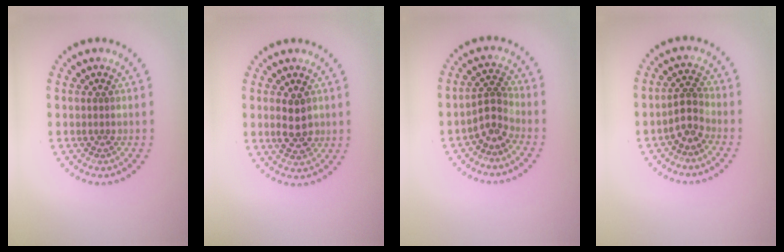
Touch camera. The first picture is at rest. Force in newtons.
{"total": 2.7, "press": 2.7, "slide": 0.2}
{"total": 2.6, "press": 1.8, "slide": 1.9}
{"total": 1.9, "press": 1.6, "slide": 1.1}